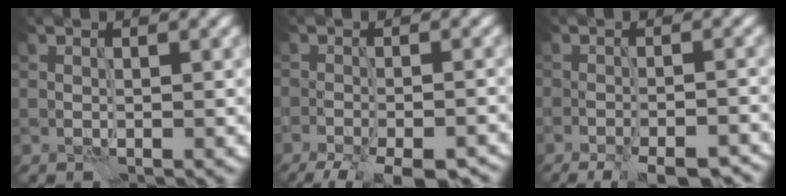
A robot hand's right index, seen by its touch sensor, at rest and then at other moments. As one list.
[{"total": 9.5, "force": [-7.6, 2.9, 4.9], "torque": [-0.064, -0.024, -0.098]}, {"total": 7.7, "force": [-6.0, 2.0, 4.4], "torque": [-0.050, -0.009, -0.076]}]